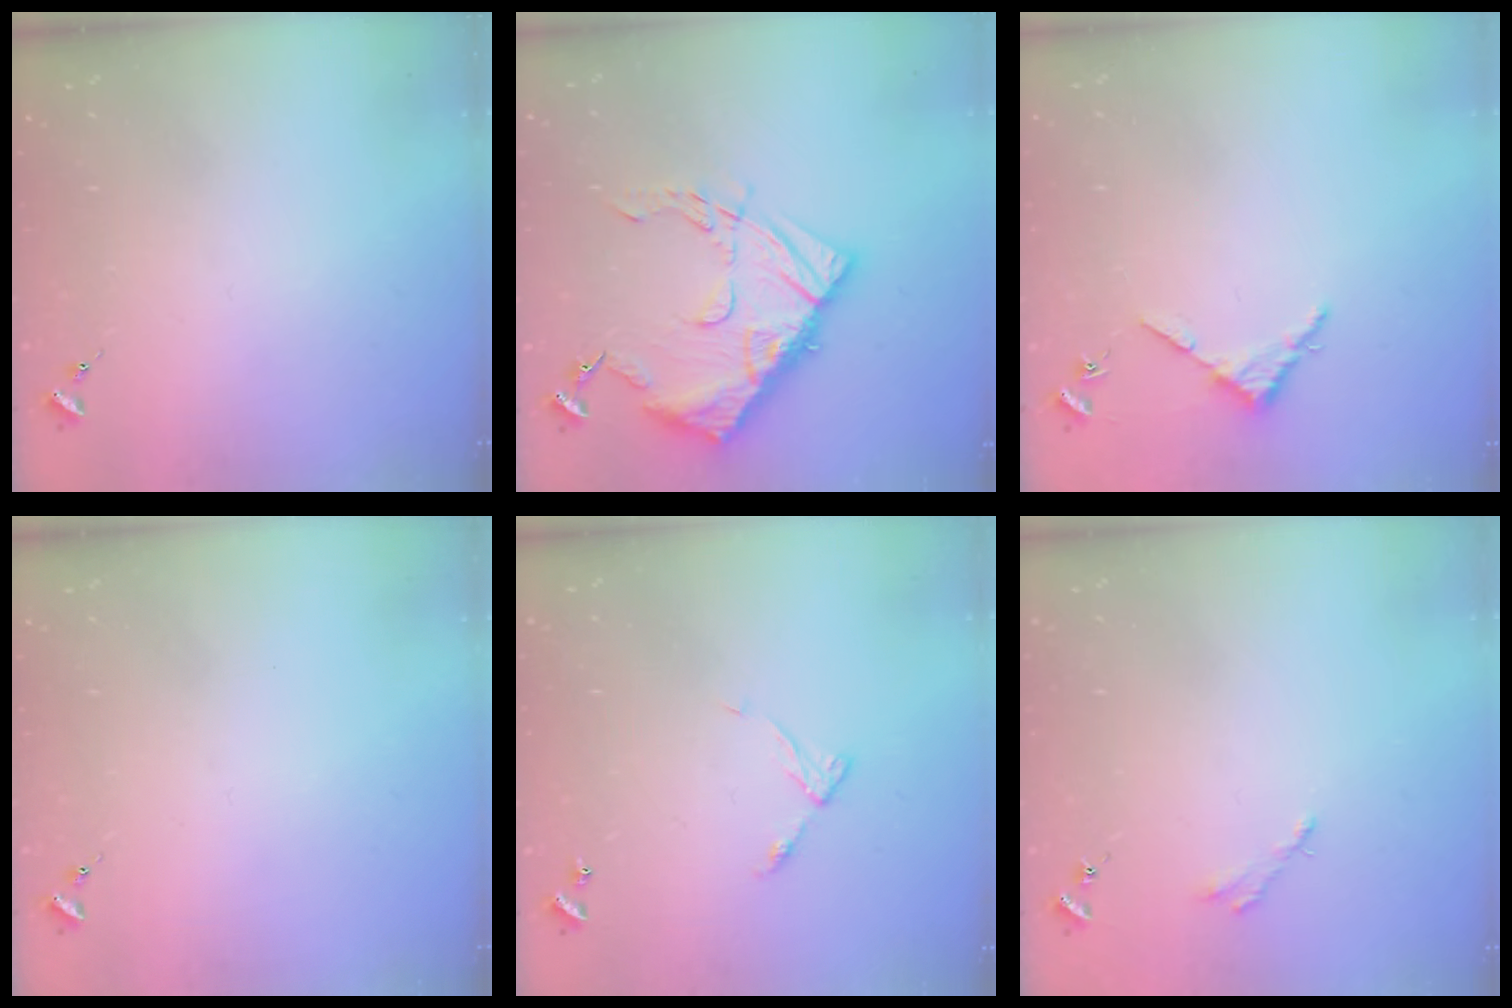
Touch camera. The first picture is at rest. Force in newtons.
{"total": 15.2, "press": 15.1, "slide": 1.4}
{"total": 3.4, "press": 3.4, "slide": 0.4}
{"total": 0.0}
{"total": 6.5, "press": 6.5, "slide": 0.5}
{"total": 2.5, "press": 2.5, "slide": 0.2}